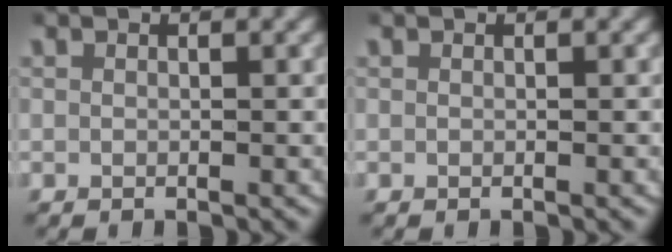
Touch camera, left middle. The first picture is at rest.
{"total": 0.0}